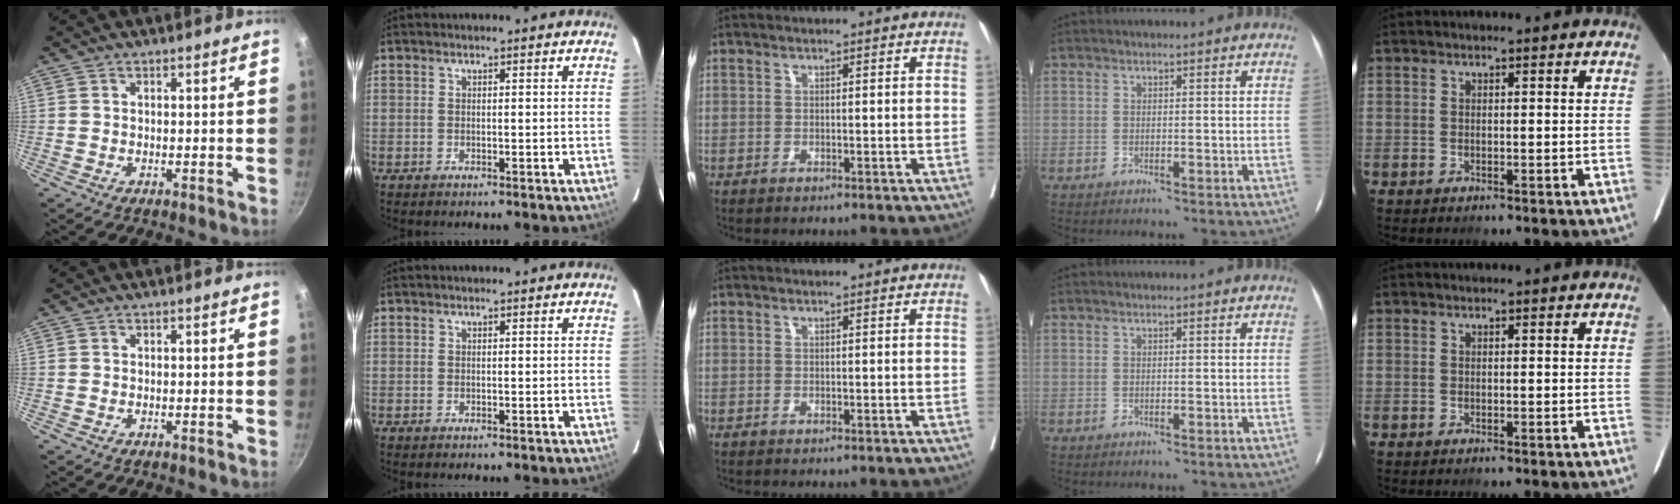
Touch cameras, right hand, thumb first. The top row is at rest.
{}